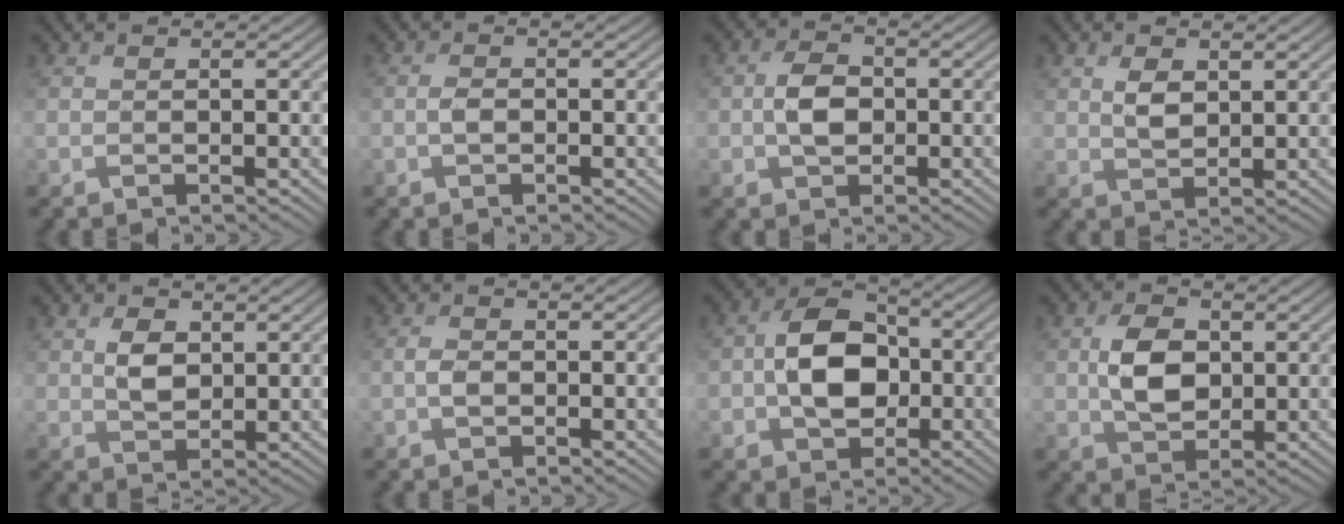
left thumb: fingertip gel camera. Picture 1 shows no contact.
{"total": 1.4, "force": [-0.5, 0.8, 1.0], "torque": [-0.020, 0.003, -0.012]}
{"total": 4.0, "force": [-0.5, 2.9, 2.7], "torque": [-0.057, 0.001, -0.015]}
{"total": 2.8, "force": [1.1, 1.7, 2.0], "torque": [-0.044, -0.004, 0.025]}
{"total": 3.5, "force": [1.1, 2.3, 2.4], "torque": [-0.053, -0.001, 0.022]}
{"total": 1.4, "force": [-0.5, 0.9, 1.0], "torque": [-0.024, 0.002, -0.011]}
{"total": 8.6, "force": [-0.9, 6.3, 5.8], "torque": [-0.112, 0.006, -0.027]}
{"total": 5.6, "force": [0.6, 4.0, 4.0], "torque": [-0.085, -0.001, 0.009]}